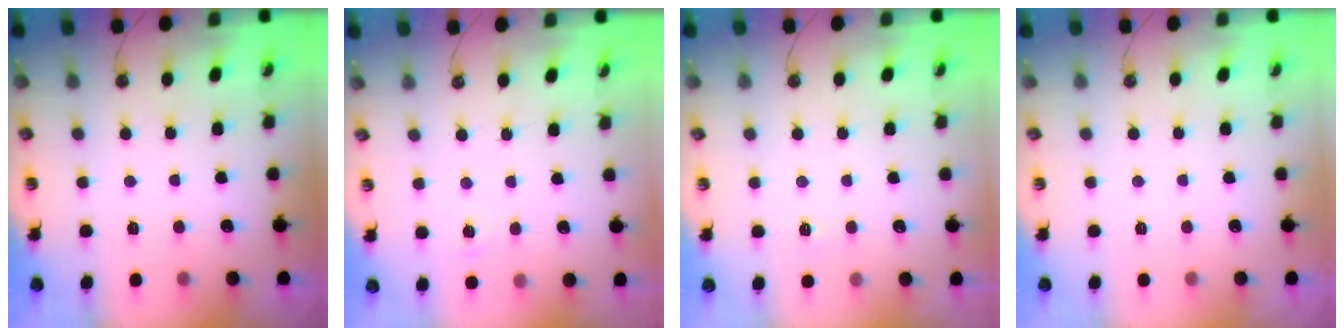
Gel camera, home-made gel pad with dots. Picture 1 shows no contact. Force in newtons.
{"total": 3.0, "press": 2.9, "slide": 0.4}
{"total": 2.4, "press": 2.4, "slide": 0.4}
{"total": 0.0}